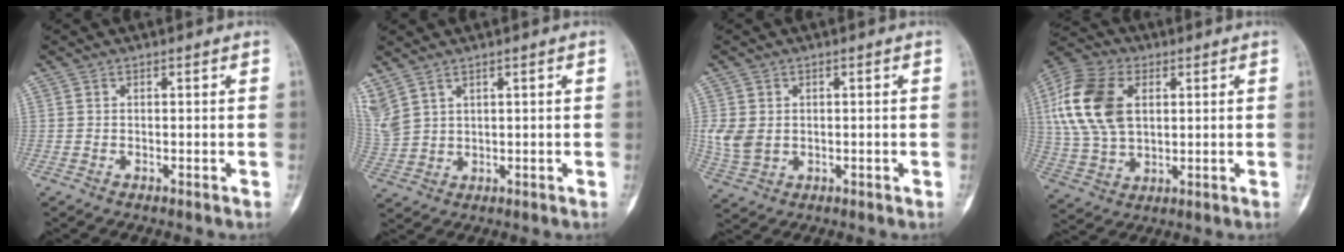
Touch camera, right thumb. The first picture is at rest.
{"total": 6.9, "force": [4.6, 3.6, 3.7], "torque": [-0.096, -0.009, 0.115]}
{"total": 5.7, "force": [0.2, 4.5, 3.5], "torque": [-0.066, -0.001, 0.013]}
{"total": 16.6, "force": [3.8, 10.8, 12.1], "torque": [-0.242, 0.003, 0.072]}